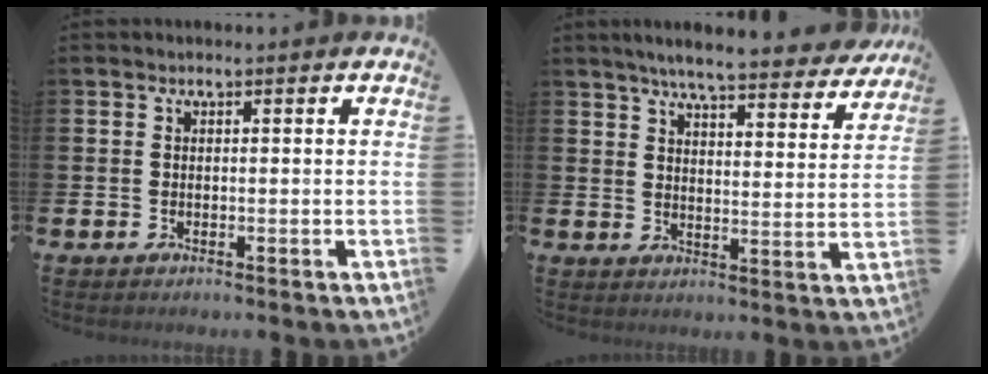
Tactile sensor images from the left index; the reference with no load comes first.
{"total": 6.3, "force": [5.8, 0.4, 2.4], "torque": [-0.057, -0.035, 0.097]}